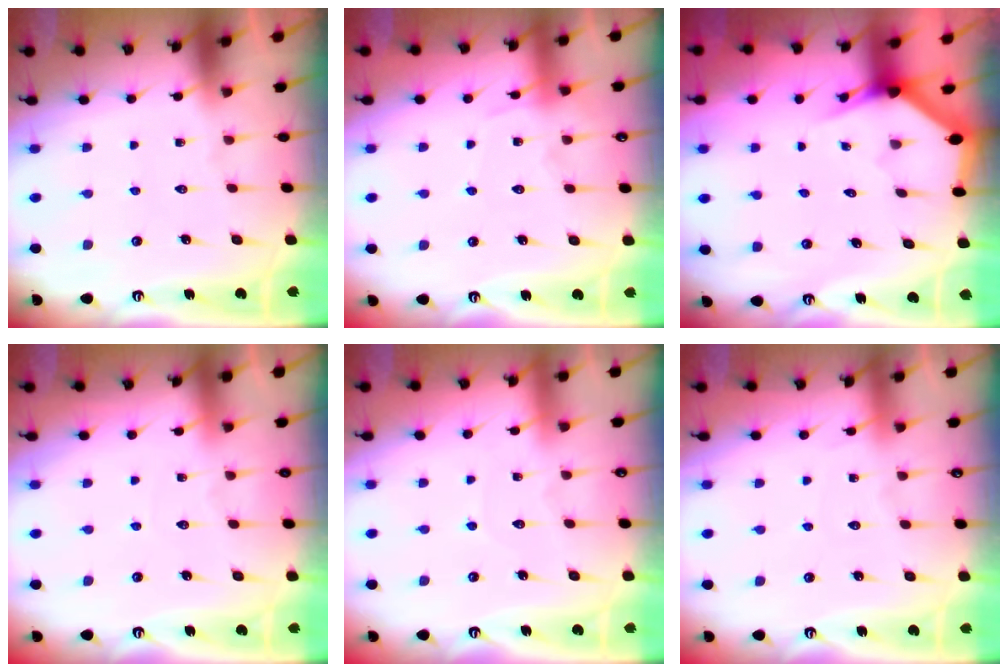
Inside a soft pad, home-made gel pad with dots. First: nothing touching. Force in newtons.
{"total": 6.2, "press": 6.1, "slide": 0.7}
{"total": 2.6, "press": 2.6, "slide": 0.1}
{"total": 2.7, "press": 2.7, "slide": 0.3}
{"total": 2.8, "press": 2.8, "slide": 0.3}
{"total": 2.7, "press": 2.6, "slide": 0.4}